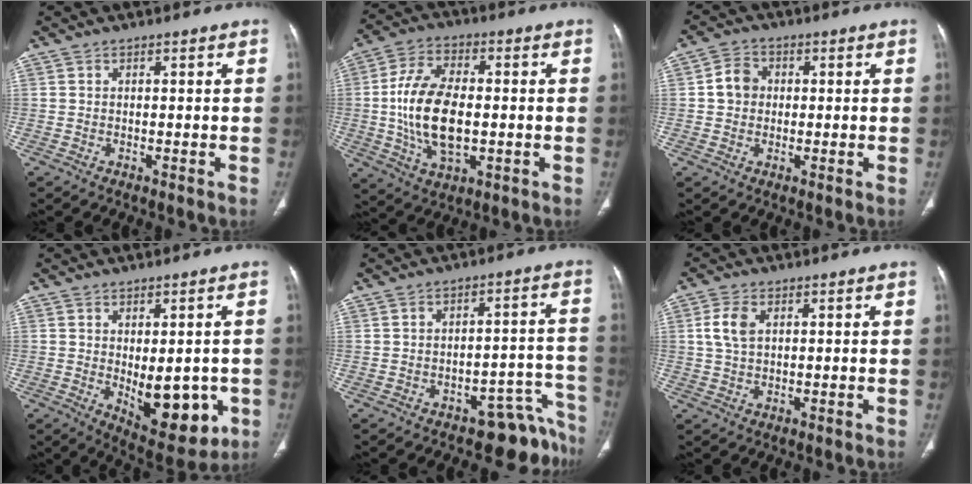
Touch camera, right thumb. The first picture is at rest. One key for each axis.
{"total": 15.4, "fx": -0.9, "fy": 8.5, "fz": 12.8, "tx": -0.239, "ty": 0.007, "tz": -0.013}
{"total": 4.8, "fx": 0.3, "fy": 4.2, "fz": 2.3, "tx": -0.027, "ty": 0.011, "tz": -0.001}
{"total": 12.6, "fx": -2.3, "fy": 6.3, "fz": 10.6, "tx": -0.106, "ty": -0.014, "tz": -0.010}
{"total": 8.8, "fx": -7.5, "fy": 4.4, "fz": 1.6, "tx": 0.036, "ty": 0.104, "tz": -0.097}
{"total": 4.8, "fx": 1.3, "fy": 2.9, "fz": 3.6, "tx": -0.082, "ty": 0.004, "tz": 0.025}